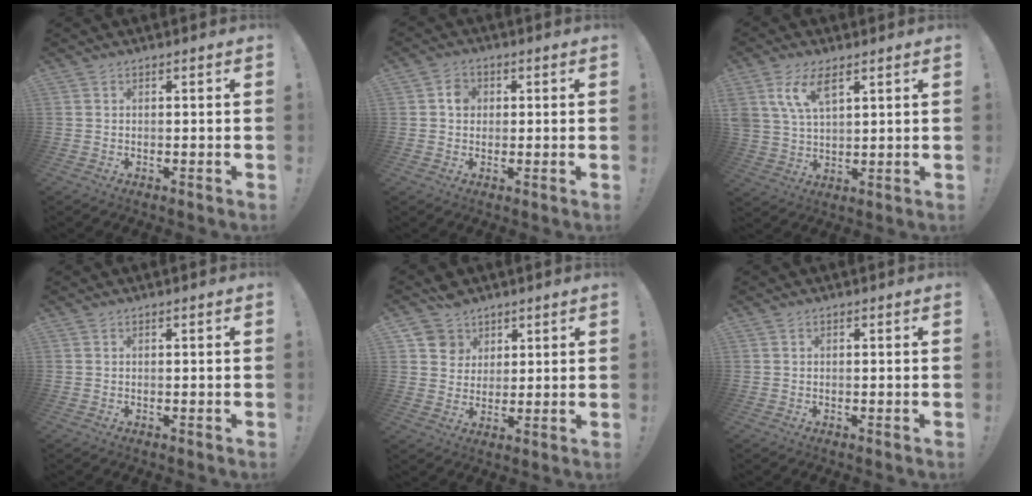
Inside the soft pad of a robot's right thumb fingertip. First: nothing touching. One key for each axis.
{"total": 4.0, "fx": 0.5, "fy": 3.5, "fz": 1.9, "tx": -0.019, "ty": 0.003, "tz": 0.005}
{"total": 9.8, "fx": 5.3, "fy": 4.9, "fz": 6.6, "tx": -0.147, "ty": -0.009, "tz": 0.100}
{"total": 0.0}
{"total": 7.5, "fx": 4.4, "fy": 6.1, "fz": 0.2, "tx": -0.001, "ty": -0.037, "tz": 0.089}
{"total": 0.0}